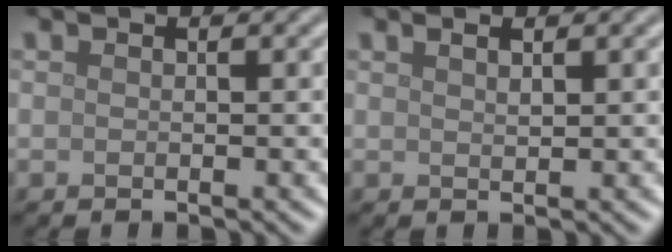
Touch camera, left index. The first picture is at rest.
{"total": 1.0, "force": [0.7, 0.2, 0.6], "torque": [-0.011, 0.002, 0.013]}